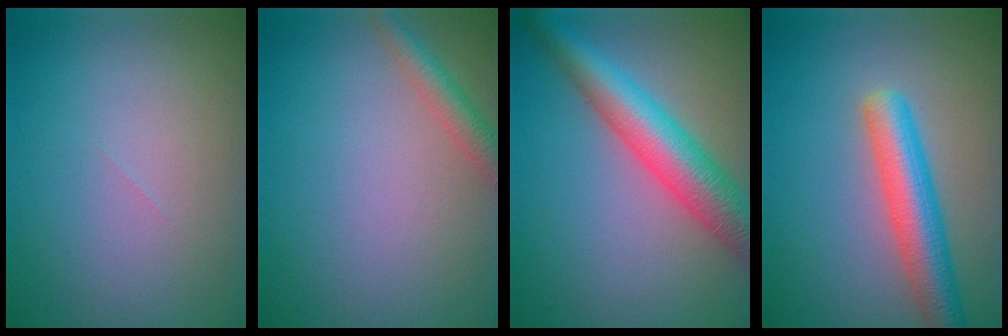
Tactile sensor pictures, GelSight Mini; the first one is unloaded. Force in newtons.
{"total": 2.4, "press": 2.4, "slide": 0.1}
{"total": 7.4, "press": 7.4, "slide": 0.3}
{"total": 5.6, "press": 5.6, "slide": 0.2}